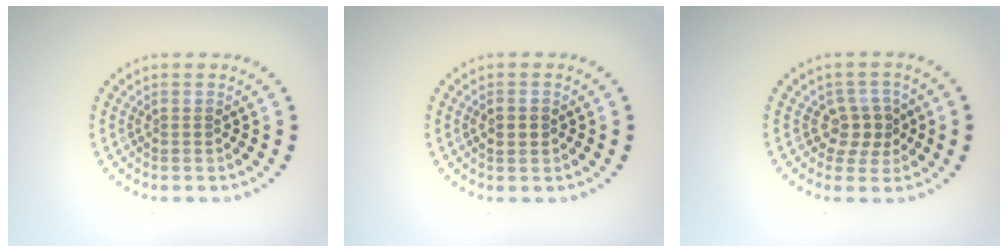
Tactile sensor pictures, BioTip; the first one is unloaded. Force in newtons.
{"total": 2.0, "press": 2.0, "slide": 0.2}
{"total": 2.3, "press": 2.0, "slide": 1.1}